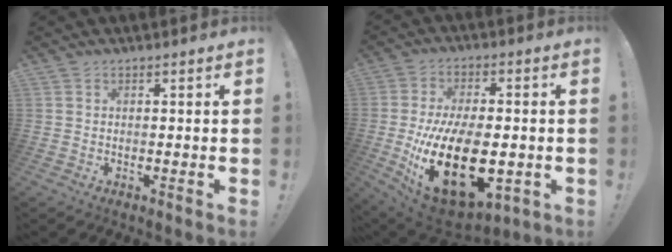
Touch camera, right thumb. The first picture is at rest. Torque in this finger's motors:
{"motor_torque": [1.86, 3.14, 1.73, -1.03, 0.81]}